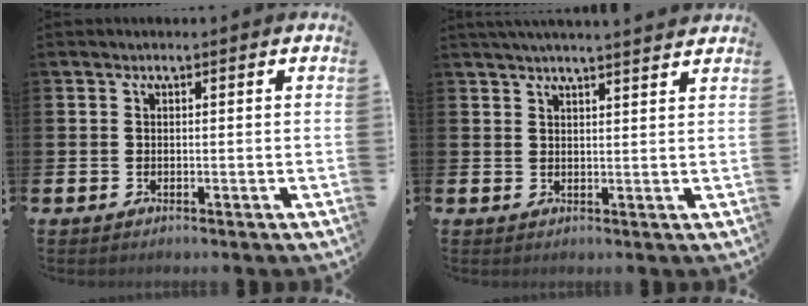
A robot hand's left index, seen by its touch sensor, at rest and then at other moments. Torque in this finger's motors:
{"motor_torque": [0.87, -1.27, 0.25, 0.16]}